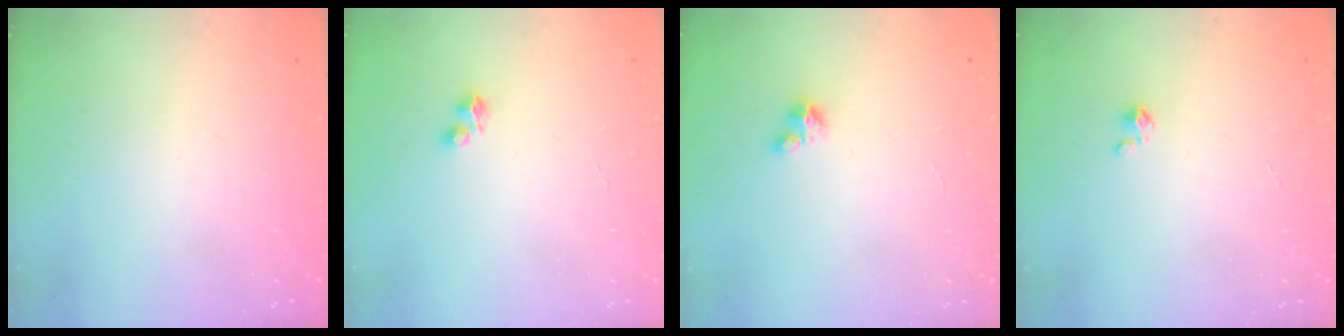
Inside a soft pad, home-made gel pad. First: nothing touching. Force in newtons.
{"total": 3.1, "press": 3.1, "slide": 0.5}
{"total": 2.8, "press": 2.8, "slide": 0.2}
{"total": 0.0}